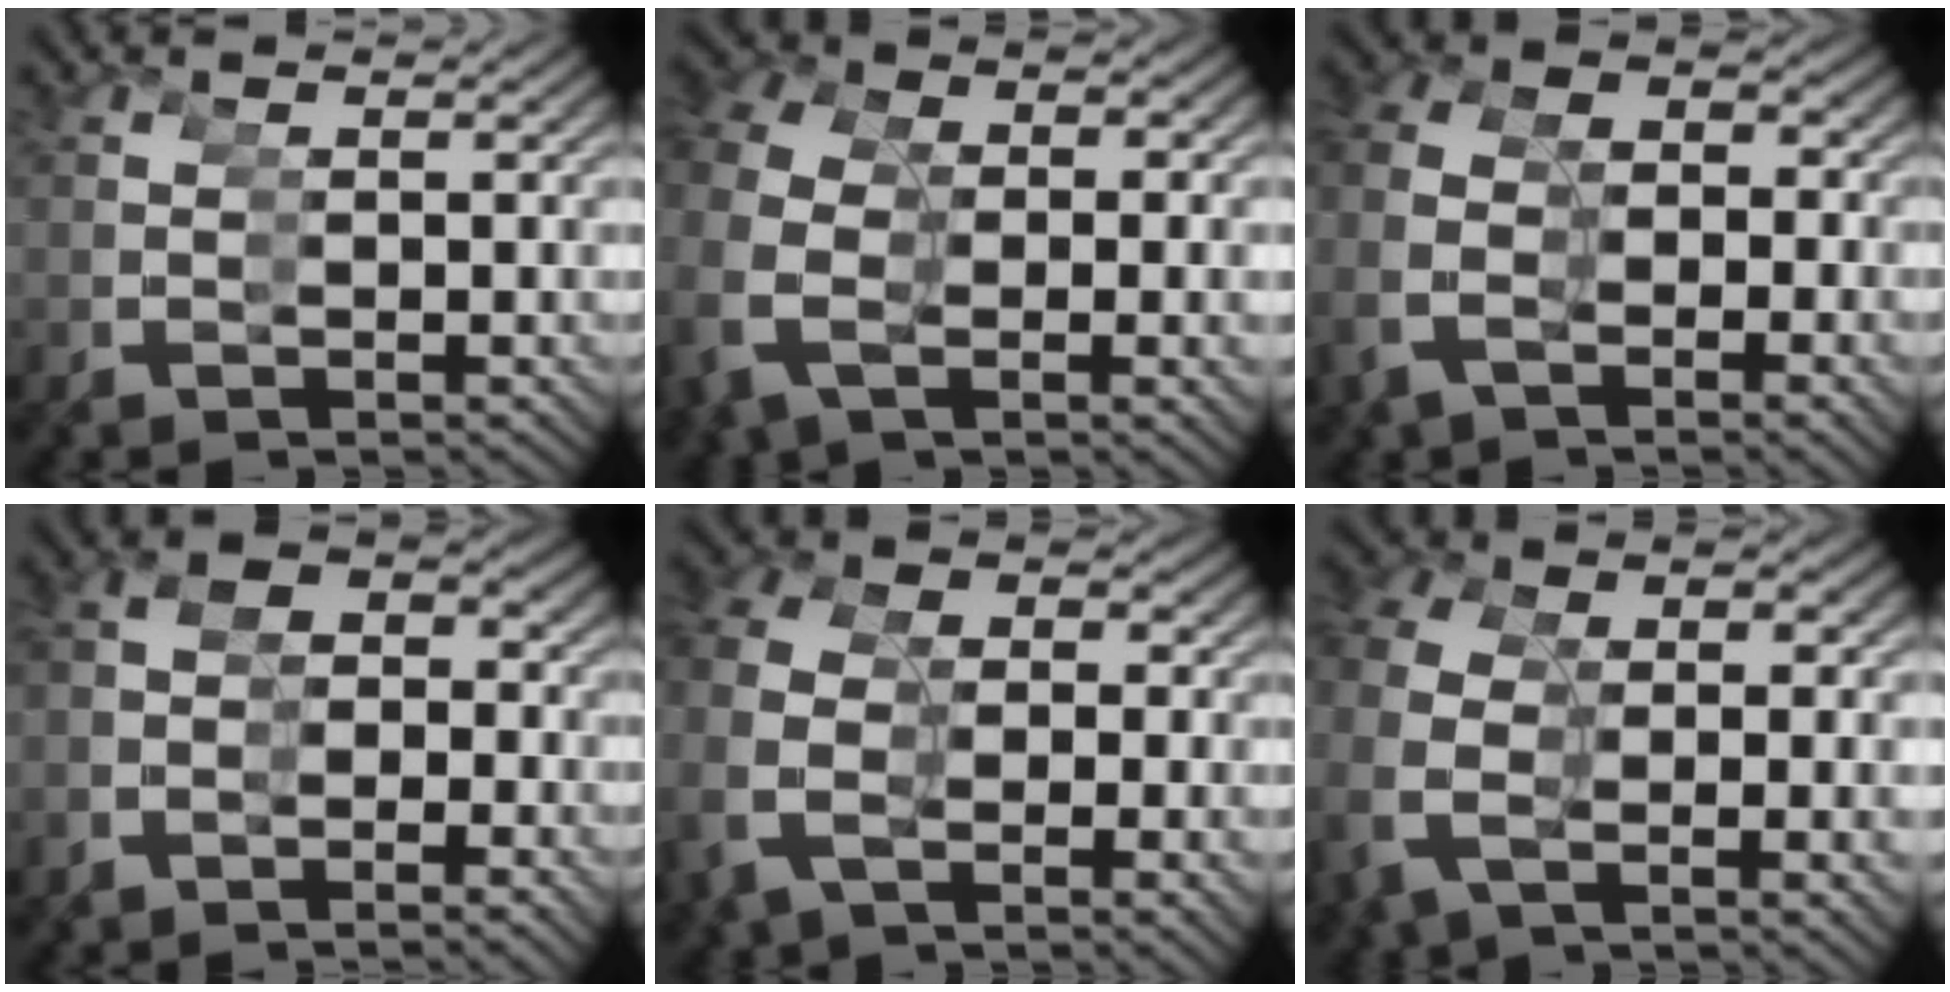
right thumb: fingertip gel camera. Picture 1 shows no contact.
{"total": 2.6, "force": [2.0, 0.9, 1.4], "torque": [-0.056, 0.017, 0.038]}
{"total": 4.7, "force": [1.4, 4.1, 1.9], "torque": [-0.067, 0.017, 0.018]}
{"total": 3.4, "force": [-0.7, 3.1, 1.2], "torque": [-0.028, 0.025, -0.025]}
{"total": 4.2, "force": [1.7, 3.3, 2.0], "torque": [-0.072, 0.012, 0.028]}
{"total": 2.4, "force": [2.0, 0.3, 1.2], "torque": [-0.053, 0.024, 0.037]}